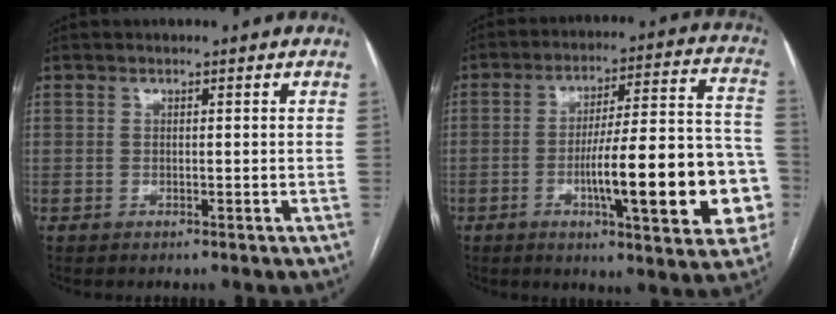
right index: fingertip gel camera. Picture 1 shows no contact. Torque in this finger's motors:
{"motor_torque": [1.42, -0.72, 0.51, 0.21]}